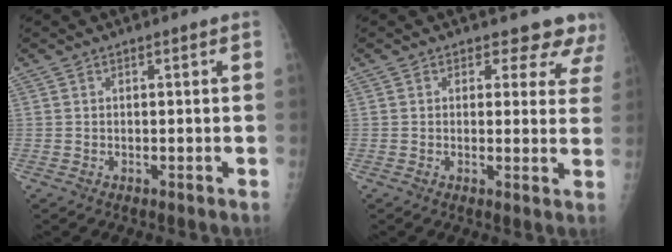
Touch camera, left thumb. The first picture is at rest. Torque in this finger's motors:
{"motor_torque": [-0.04, 0.10, 0.03, 0.07, 0.02]}